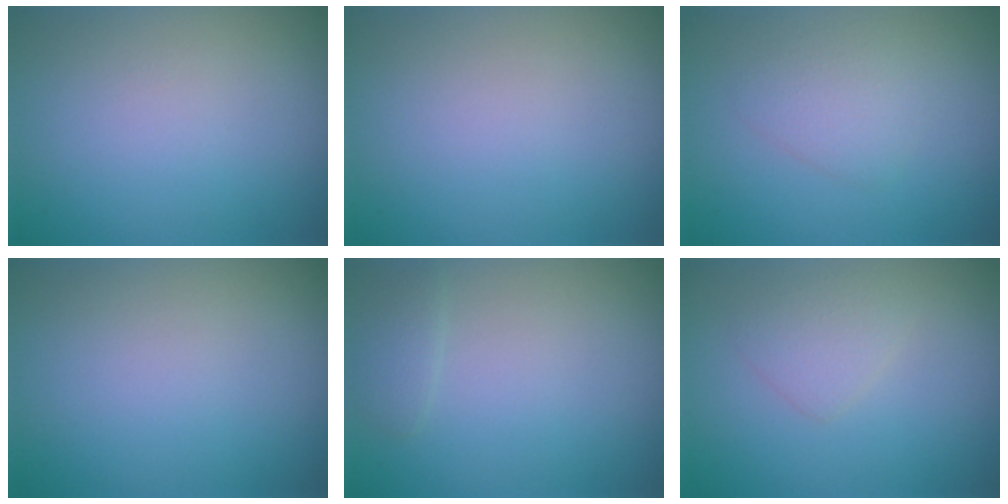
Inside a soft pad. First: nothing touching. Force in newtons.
{"total": 0.0}
{"total": 2.0, "press": 2.0, "slide": 0.1}
{"total": 0.0}
{"total": 1.0, "press": 1.0, "slide": 0.2}
{"total": 1.8, "press": 1.8, "slide": 0.1}